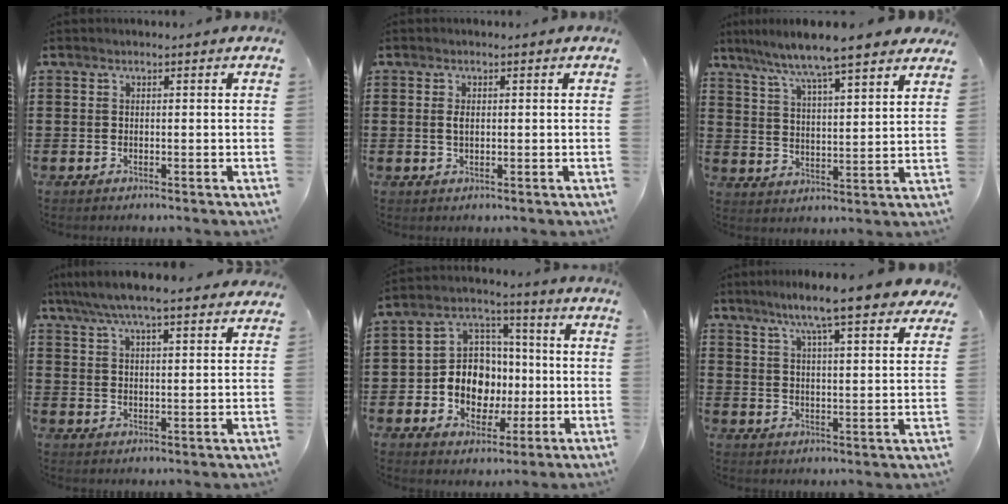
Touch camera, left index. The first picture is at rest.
{"total": 1.5, "force": [0.2, 0.7, 1.3], "torque": [-0.036, 0.001, 0.000]}
{"total": 7.0, "force": [6.2, -0.1, 3.1], "torque": [-0.088, -0.035, 0.103]}
{"total": 6.3, "force": [5.7, 0.4, 2.6], "torque": [-0.070, -0.017, 0.101]}
{"total": 9.4, "force": [-1.6, 8.4, 3.8], "torque": [-0.089, 0.013, -0.027]}
{"total": 8.9, "force": [7.3, 0.4, 5.1], "torque": [-0.107, -0.027, 0.121]}